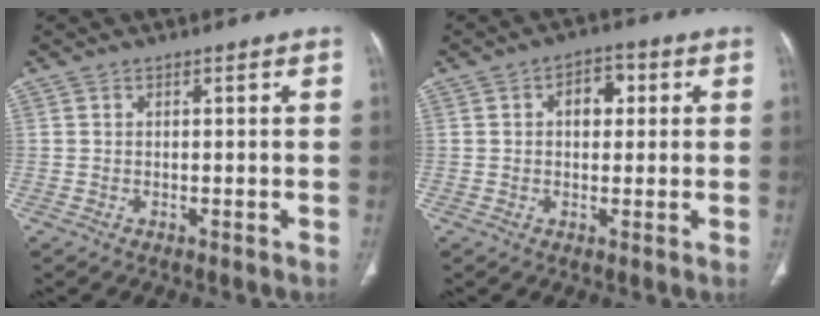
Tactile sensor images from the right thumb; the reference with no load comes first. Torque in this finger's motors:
{"motor_torque": [0.18, 1.43, 0.49, -0.22, -0.01]}